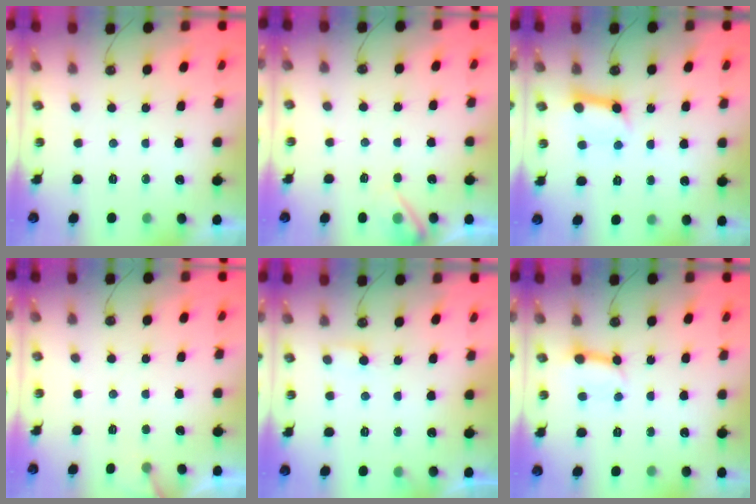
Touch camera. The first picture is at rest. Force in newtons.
{"total": 6.3, "press": 6.3, "slide": 0.6}
{"total": 9.3, "press": 9.2, "slide": 1.1}
{"total": 3.4, "press": 3.4, "slide": 0.2}
{"total": 5.6, "press": 5.6, "slide": 0.4}
{"total": 5.9, "press": 5.9, "slide": 0.7}